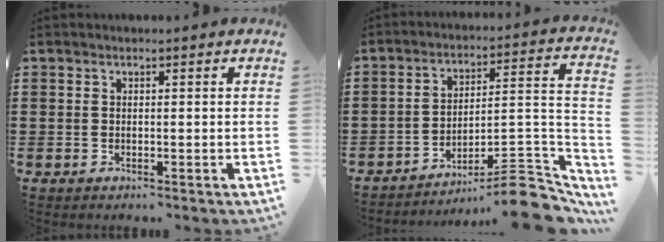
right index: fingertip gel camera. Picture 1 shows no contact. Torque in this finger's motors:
{"motor_torque": [0.14, -0.18, 0.53, 0.10]}